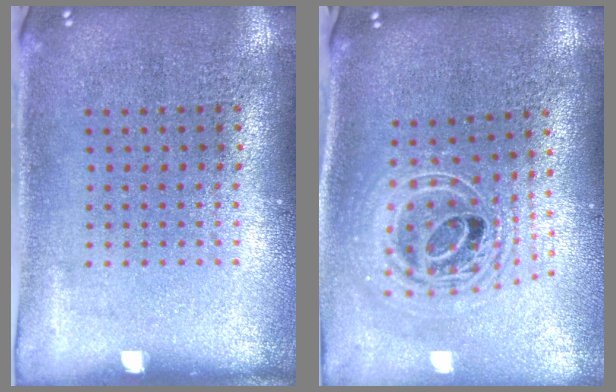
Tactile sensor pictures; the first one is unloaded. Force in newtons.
{"total": 2.5, "press": 1.9, "slide": 1.7}